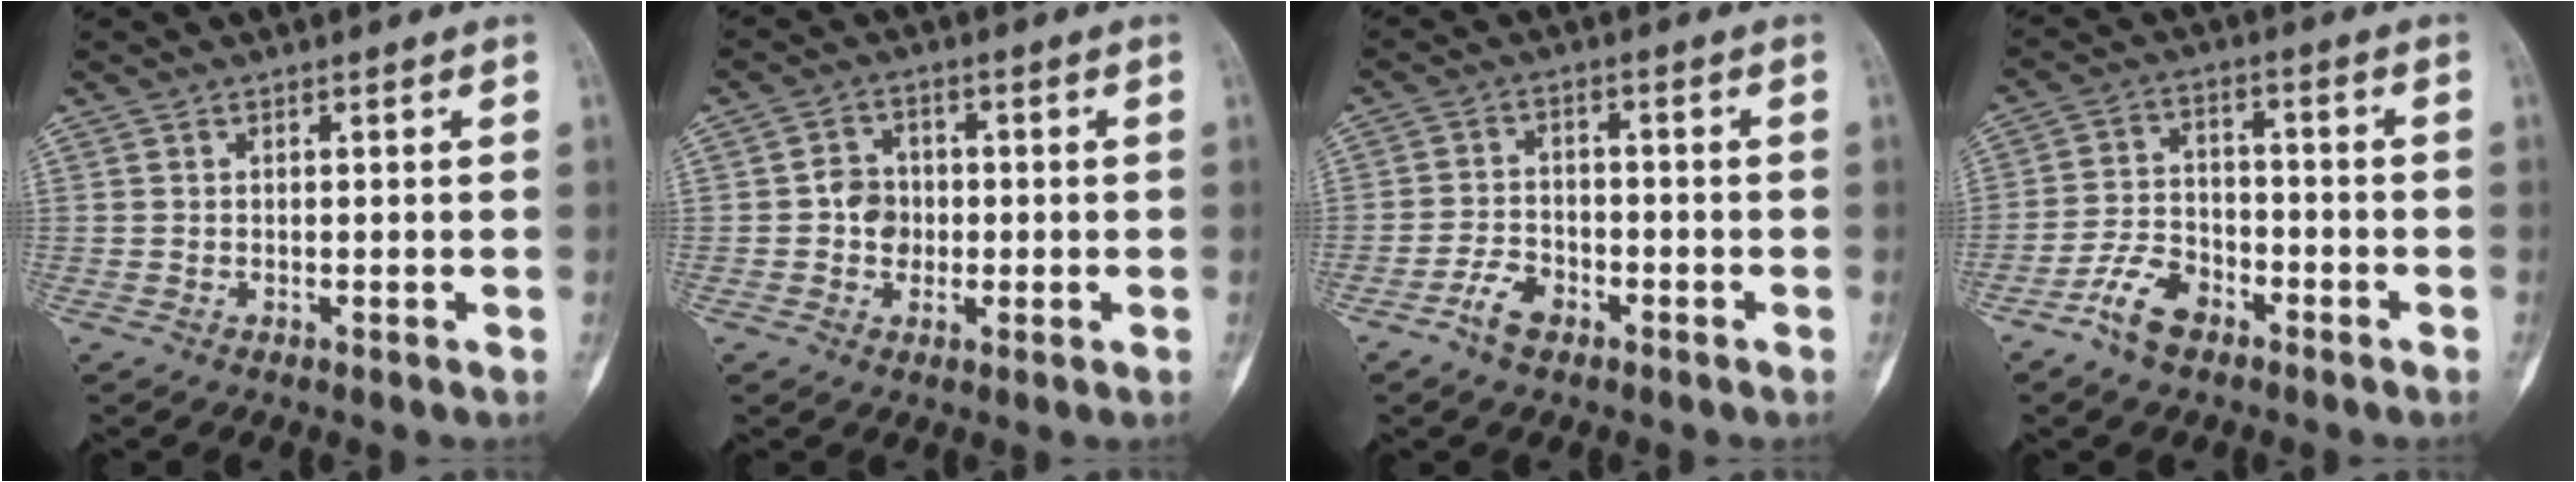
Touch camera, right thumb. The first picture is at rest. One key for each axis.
{"total": 4.9, "fx": -0.4, "fy": 4.3, "fz": 2.4, "tx": -0.012, "ty": 0.010, "tz": -0.014}
{"total": 5.0, "fx": -3.2, "fy": 2.8, "fz": 2.7, "tx": -0.041, "ty": 0.021, "tz": -0.059}
{"total": 7.9, "fx": -5.1, "fy": 4.4, "fz": 4.2, "tx": -0.071, "ty": 0.031, "tz": -0.098}